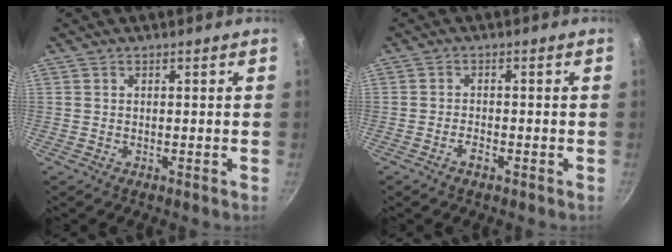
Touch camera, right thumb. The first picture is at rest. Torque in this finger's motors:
{"motor_torque": [-0.27, 0.03, -0.42, 0.26, 0.06]}